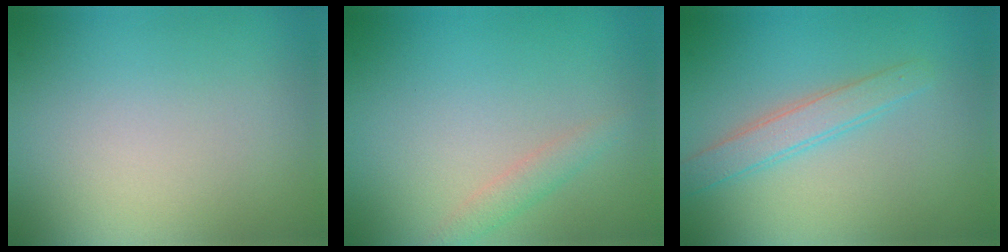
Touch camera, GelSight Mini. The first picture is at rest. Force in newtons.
{"total": 1.5, "press": 1.5, "slide": 0.1}
{"total": 2.4, "press": 2.4, "slide": 0.1}